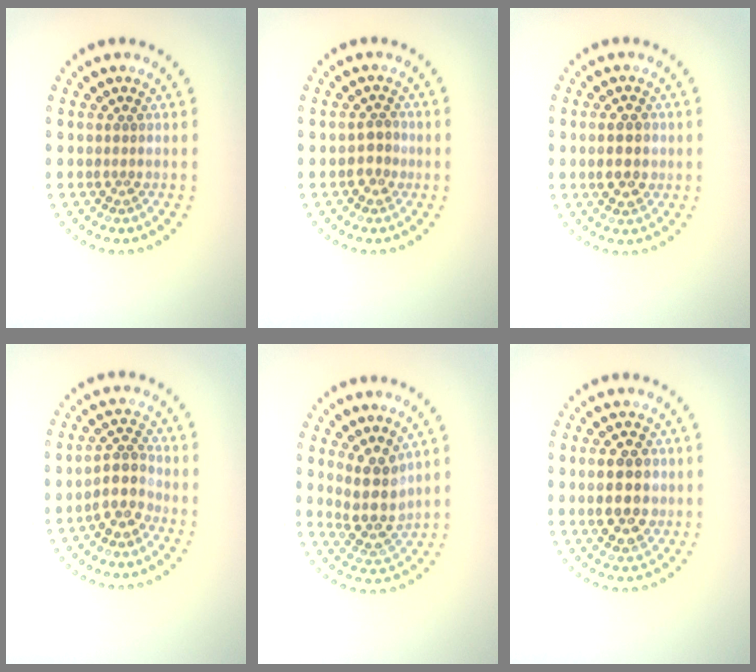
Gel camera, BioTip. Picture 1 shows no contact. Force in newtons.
{"total": 1.8, "press": 1.7, "slide": 0.5}
{"total": 3.4, "press": 3.4, "slide": 0.1}
{"total": 2.9, "press": 2.6, "slide": 1.4}
{"total": 3.8, "press": 3.1, "slide": 2.2}
{"total": 5.1, "press": 5.1, "slide": 0.3}